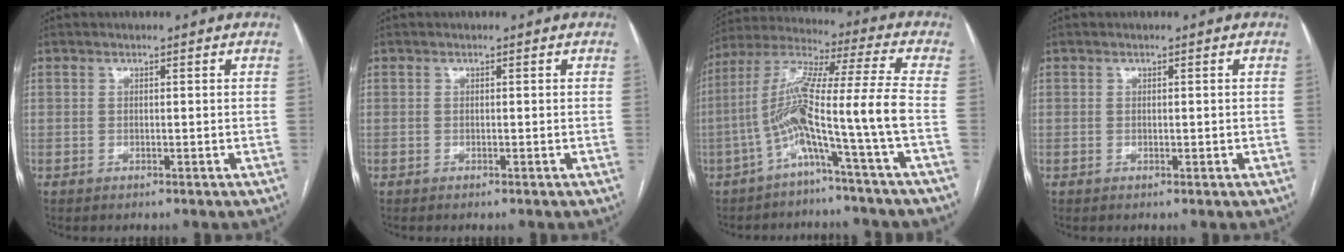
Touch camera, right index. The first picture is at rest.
{"total": 0.0}
{"total": 12.6, "force": [-4.4, -2.3, 11.6], "torque": [-0.225, 0.027, -0.088]}
{"total": 0.5, "force": [0.0, 0.3, 0.4], "torque": [-0.006, 0.002, 0.006]}